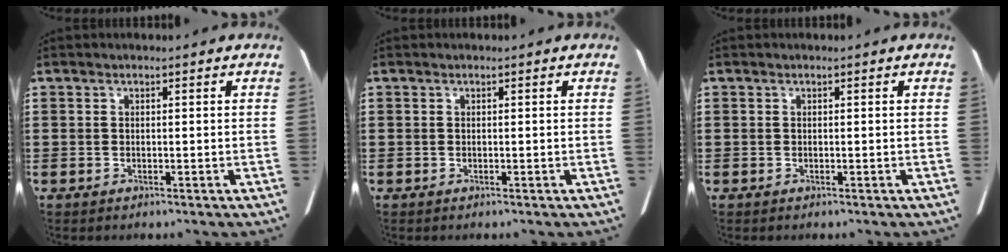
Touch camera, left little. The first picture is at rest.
{"total": 0.0}
{"total": 0.0}